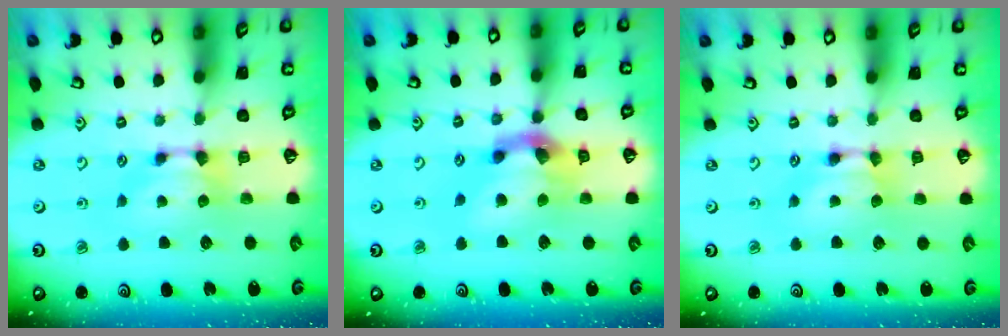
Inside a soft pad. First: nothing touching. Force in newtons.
{"total": 7.4, "press": 7.0, "slide": 2.3}
{"total": 1.5, "press": 1.5, "slide": 0.2}